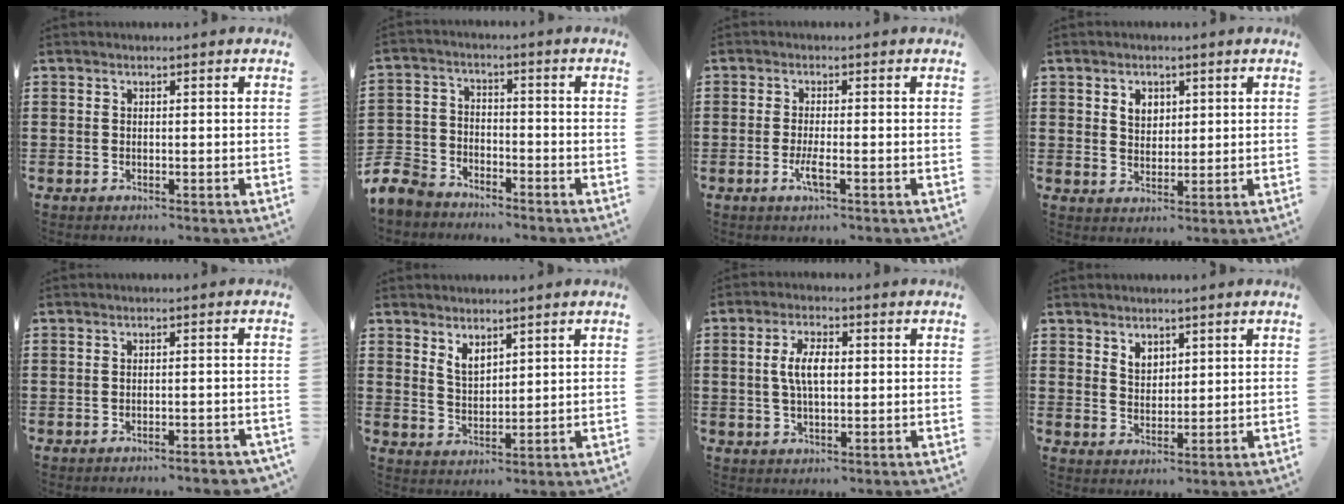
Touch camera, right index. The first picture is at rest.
{"total": 6.5, "force": [-6.1, 2.1, 0.9], "torque": [-0.044, 0.006, -0.128]}
{"total": 2.9, "force": [-1.2, 0.4, 2.6], "torque": [-0.058, -0.008, -0.025]}
{"total": 3.2, "force": [1.4, 2.4, 1.5], "torque": [-0.039, 0.010, 0.025]}
{"total": 2.1, "force": [-1.9, 0.0, 0.8], "torque": [-0.015, 0.000, -0.037]}
{"total": 3.4, "force": [2.5, 1.8, 1.4], "torque": [-0.035, 0.006, 0.047]}
{"total": 5.5, "force": [0.4, 2.4, 5.0], "torque": [-0.099, 0.010, 0.005]}
{"total": 2.9, "force": [2.0, 1.9, 0.8], "torque": [-0.023, 0.006, 0.038]}